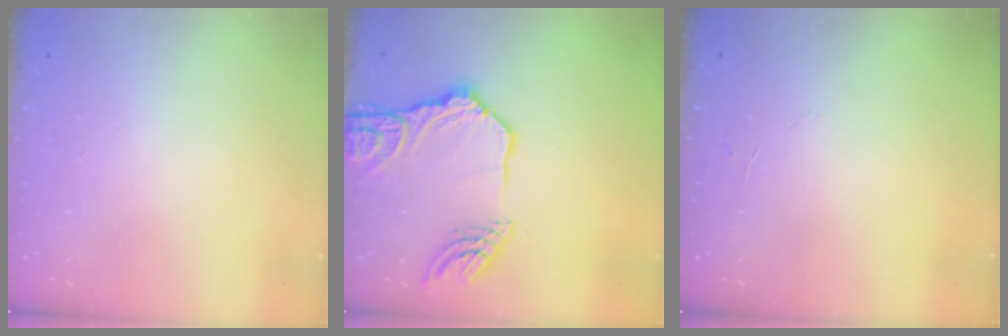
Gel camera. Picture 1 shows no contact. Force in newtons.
{"total": 15.8, "press": 15.8, "slide": 0.8}
{"total": 3.6, "press": 3.6, "slide": 0.3}